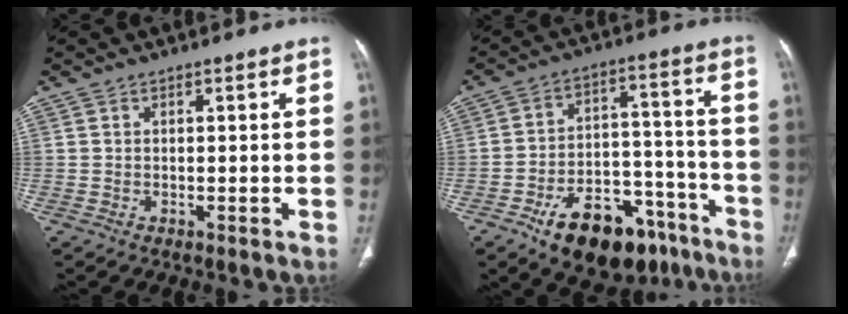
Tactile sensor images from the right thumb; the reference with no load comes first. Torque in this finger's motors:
{"motor_torque": [1.68, 1.61, 0.11, -0.20, 0.39]}